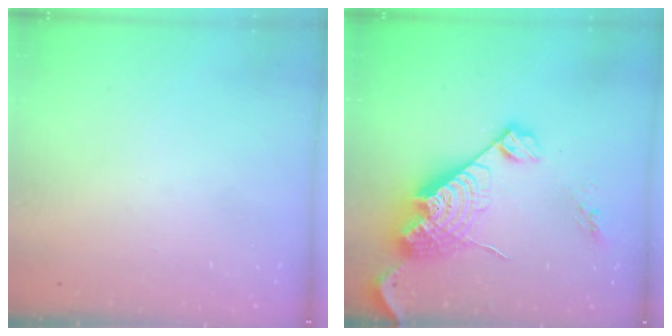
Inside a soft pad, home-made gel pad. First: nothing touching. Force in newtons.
{"total": 21.5, "press": 21.4, "slide": 2.0}